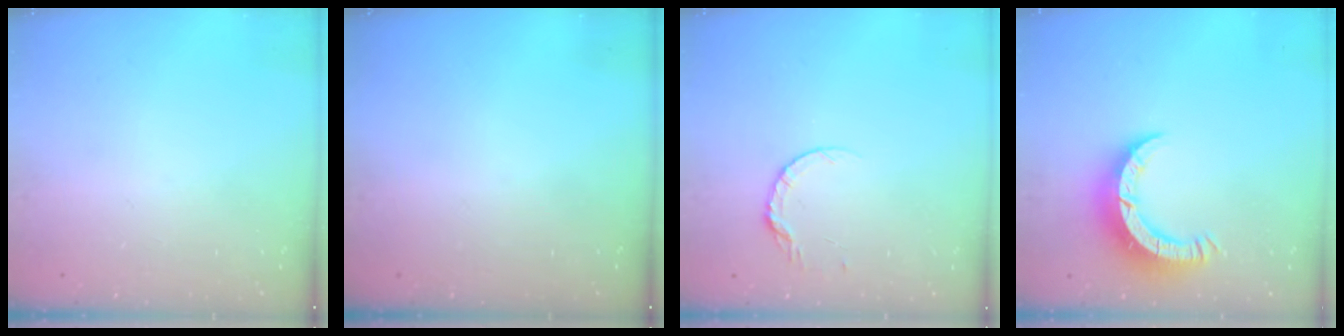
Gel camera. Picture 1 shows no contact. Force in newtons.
{"total": 0.0}
{"total": 5.3, "press": 5.2, "slide": 0.6}
{"total": 7.8, "press": 7.8, "slide": 0.8}